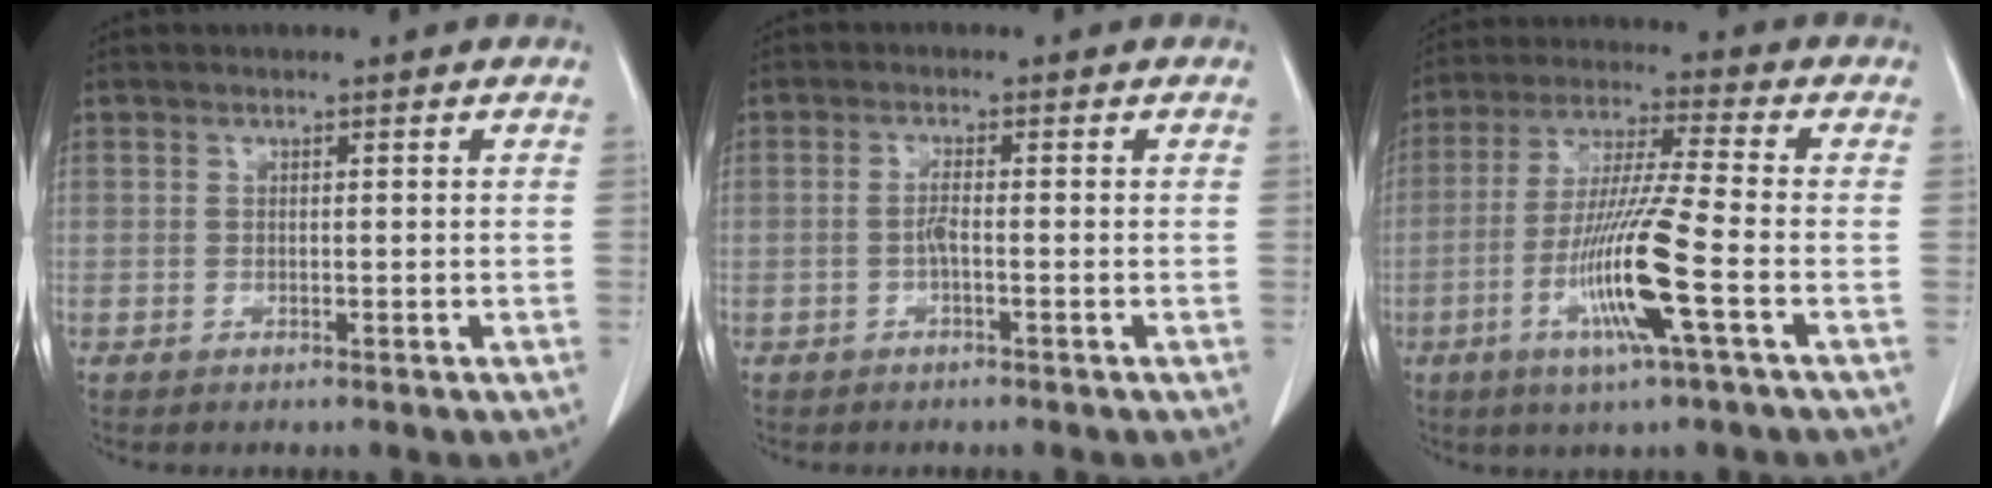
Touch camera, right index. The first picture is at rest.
{"total": 1.7, "force": [-0.5, 0.0, 1.6], "torque": [-0.033, 0.002, -0.012]}
{"total": 13.5, "force": [-4.7, -0.9, 12.7], "torque": [-0.257, -0.019, -0.095]}